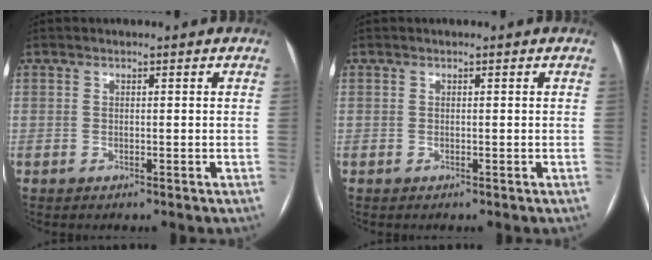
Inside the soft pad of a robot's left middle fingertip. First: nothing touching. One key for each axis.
{"total": 0.0}